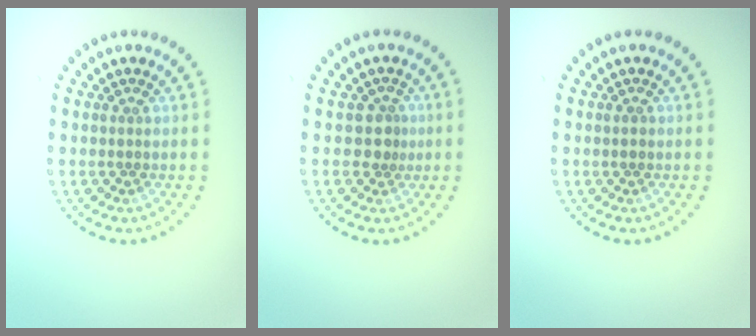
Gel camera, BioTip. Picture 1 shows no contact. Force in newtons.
{"total": 1.8, "press": 1.5, "slide": 1.1}
{"total": 0.8, "press": 0.8, "slide": 0.1}